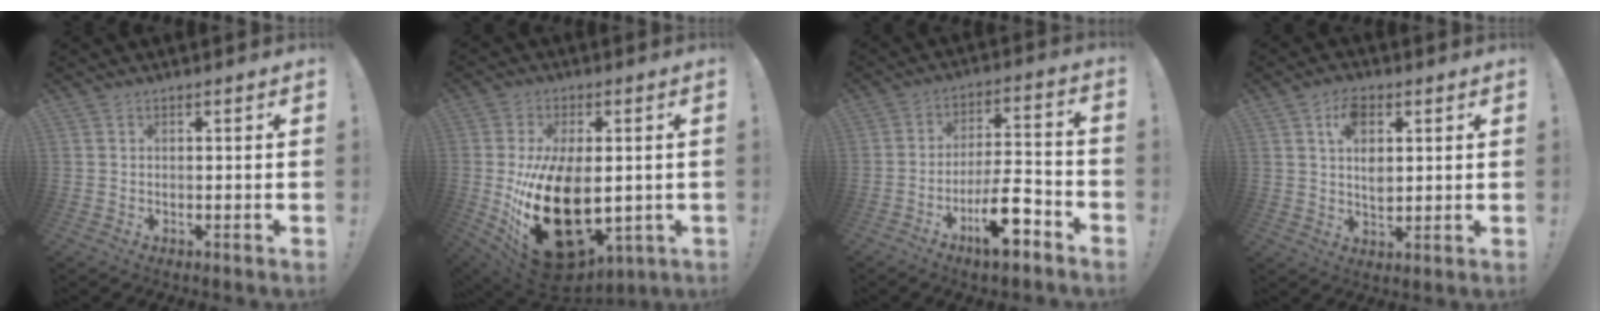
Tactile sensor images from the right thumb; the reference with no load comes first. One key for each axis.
{"total": 27.4, "fx": -3.8, "fy": 15.7, "fz": 22.1, "tx": -0.397, "ty": 0.001, "tz": -0.037}
{"total": 14.7, "fx": -8.2, "fy": 4.7, "fz": 11.3, "tx": -0.171, "ty": 0.056, "tz": -0.129}
{"total": 8.1, "fx": 2.7, "fy": 4.7, "fz": 6.0, "tx": -0.088, "ty": -0.003, "tz": 0.049}